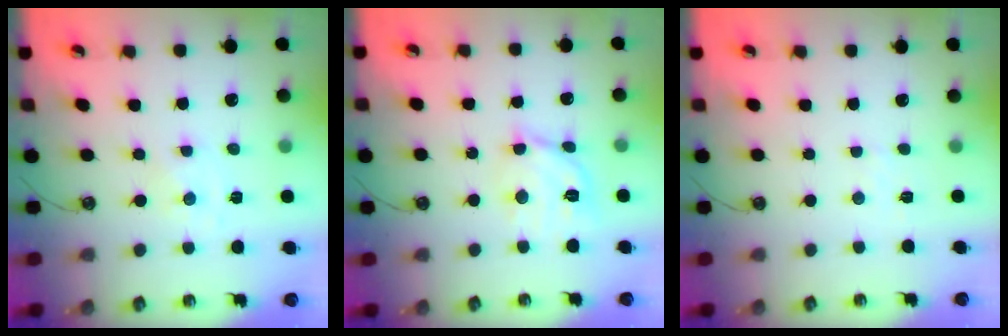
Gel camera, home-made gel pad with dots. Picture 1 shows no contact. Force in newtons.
{"total": 13.1, "press": 13.0, "slide": 1.3}
{"total": 2.0, "press": 2.0, "slide": 0.4}